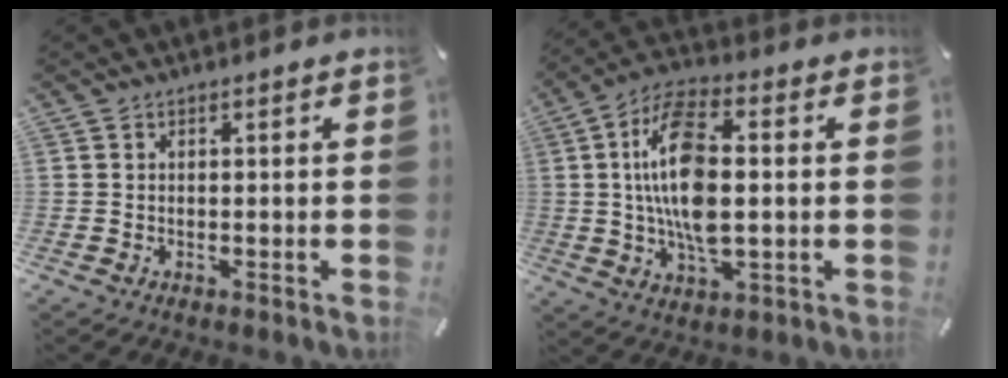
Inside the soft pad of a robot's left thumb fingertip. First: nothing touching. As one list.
[{"total": 15.3, "force": [0.7, 7.0, 13.6], "torque": [-0.291, -0.005, 0.010]}]